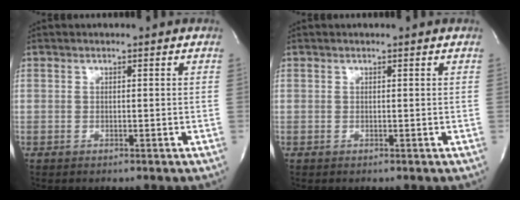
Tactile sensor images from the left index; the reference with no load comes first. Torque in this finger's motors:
{"motor_torque": [-0.01, 0.01, -0.25, -0.02]}